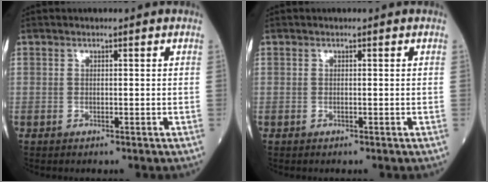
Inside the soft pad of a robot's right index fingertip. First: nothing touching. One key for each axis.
{"total": 0.0}